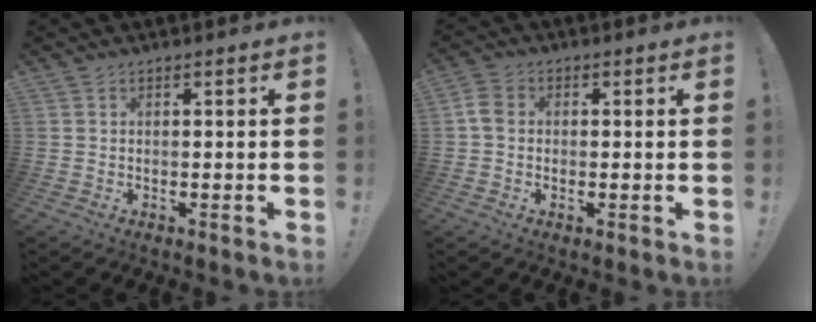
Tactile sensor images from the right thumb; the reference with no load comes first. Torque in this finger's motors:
{"motor_torque": [0.37, 0.70, -0.03, 0.05, 0.00]}